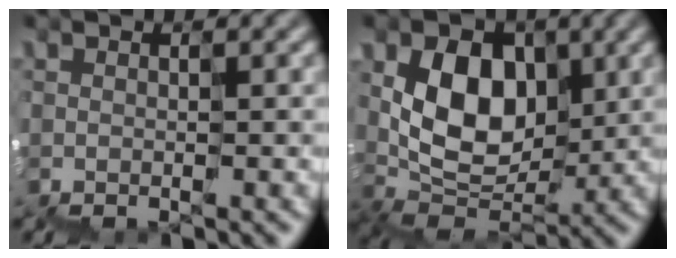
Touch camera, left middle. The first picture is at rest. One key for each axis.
{"total": 6.4, "fx": 1.4, "fy": 5.1, "fz": 3.7, "tx": -0.067, "ty": -0.003, "tz": 0.021}